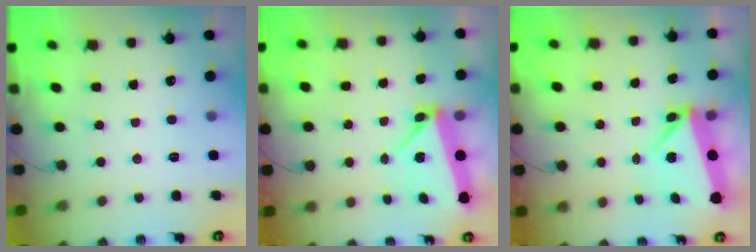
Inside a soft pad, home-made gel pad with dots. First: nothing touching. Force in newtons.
{"total": 6.1, "press": 5.7, "slide": 2.1}
{"total": 5.5, "press": 5.4, "slide": 0.6}